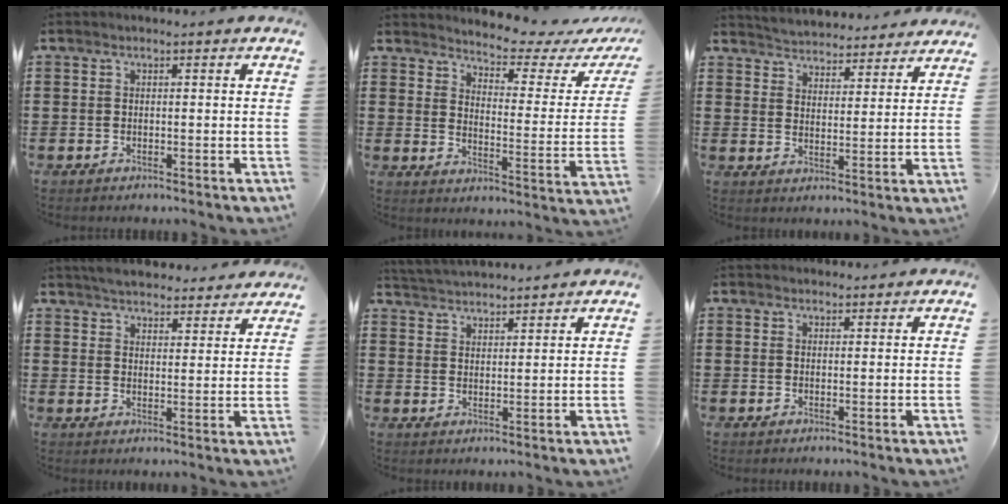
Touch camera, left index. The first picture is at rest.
{"total": 4.1, "force": [3.9, 0.0, 1.2], "torque": [-0.042, -0.036, 0.057]}
{"total": 4.1, "force": [4.0, 0.0, -0.8], "torque": [-0.008, -0.031, 0.068]}
{"total": 4.2, "force": [4.2, 0.2, 0.3], "torque": [-0.023, -0.019, 0.076]}
{"total": 3.0, "force": [3.0, -0.1, -0.4], "torque": [-0.004, -0.011, 0.054]}
{"total": 1.5, "force": [1.3, 0.6, -0.2], "torque": [0.000, 0.003, 0.027]}